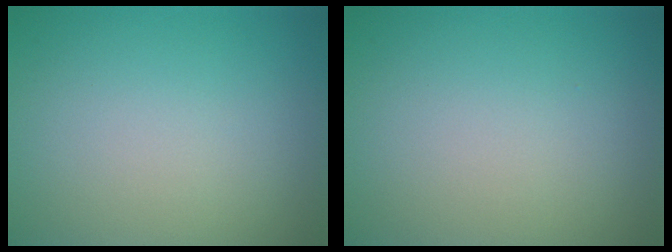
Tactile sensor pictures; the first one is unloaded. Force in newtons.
{"total": 0.0}